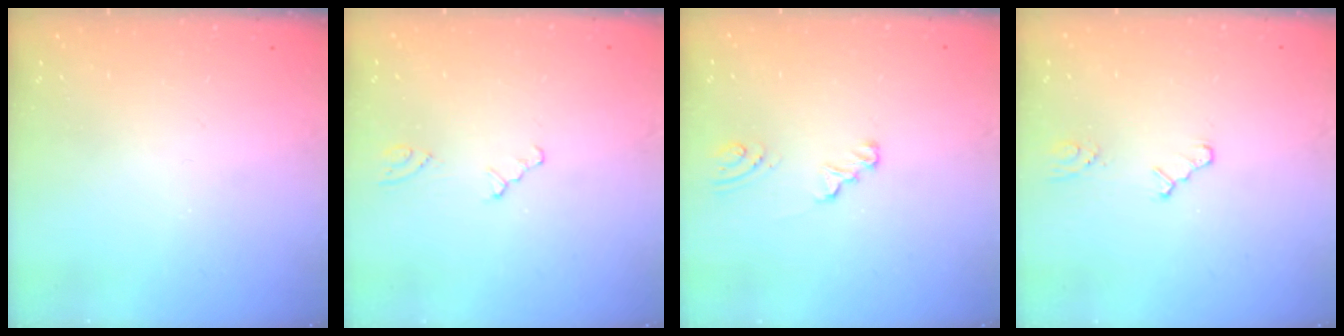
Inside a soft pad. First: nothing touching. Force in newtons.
{"total": 1.3, "press": 1.3, "slide": 0.4}
{"total": 2.5, "press": 2.5, "slide": 0.3}
{"total": 2.3, "press": 2.3, "slide": 0.3}